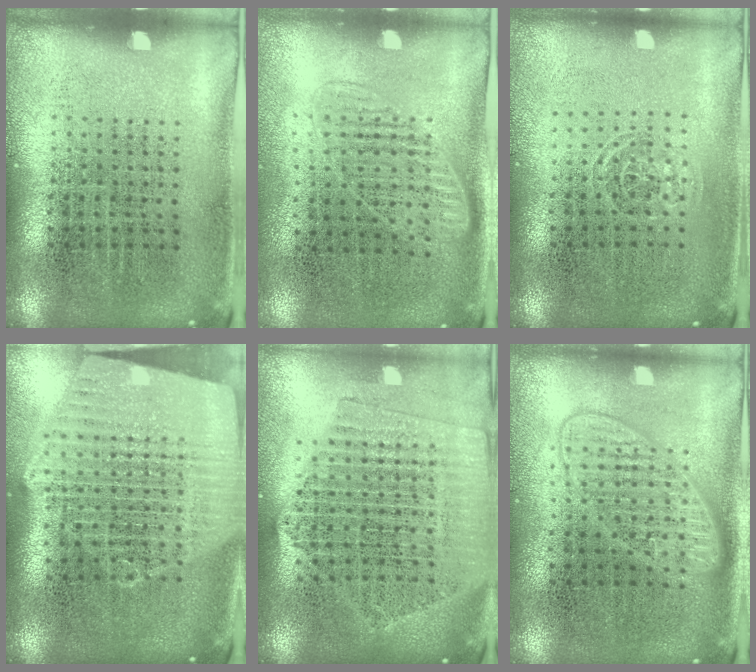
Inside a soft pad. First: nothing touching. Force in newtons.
{"total": 1.2, "press": 1.0, "slide": 0.6}
{"total": 0.7, "press": 0.5, "slide": 0.6}
{"total": 2.2, "press": 2.0, "slide": 1.0}
{"total": 2.1, "press": 1.9, "slide": 0.9}
{"total": 1.5, "press": 1.5, "slide": 0.2}